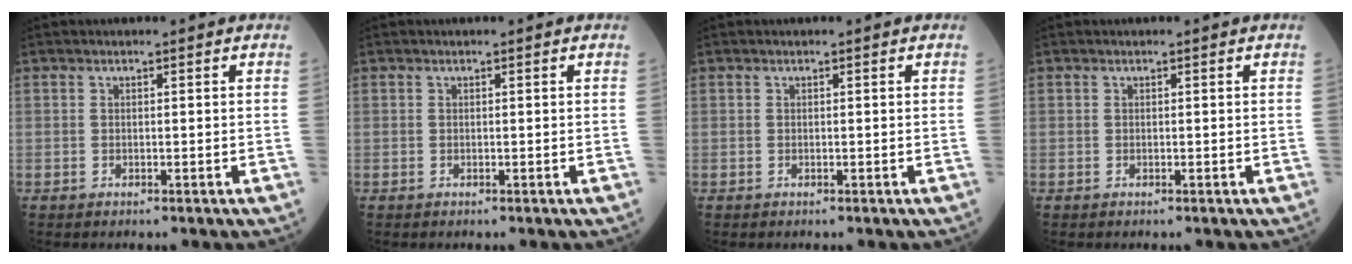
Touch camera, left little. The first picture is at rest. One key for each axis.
{"total": 0.0}
{"total": 0.0}
{"total": 0.0}